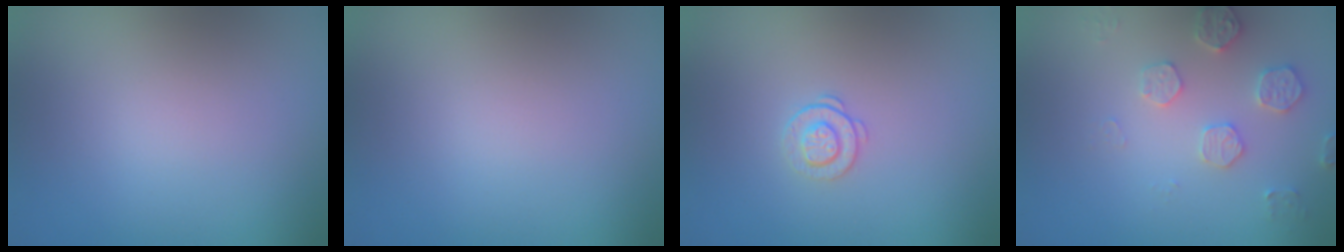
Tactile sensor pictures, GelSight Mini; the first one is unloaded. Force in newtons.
{"total": 0.0}
{"total": 1.4, "press": 0.9, "slide": 1.0}
{"total": 2.7, "press": 2.7, "slide": 0.5}